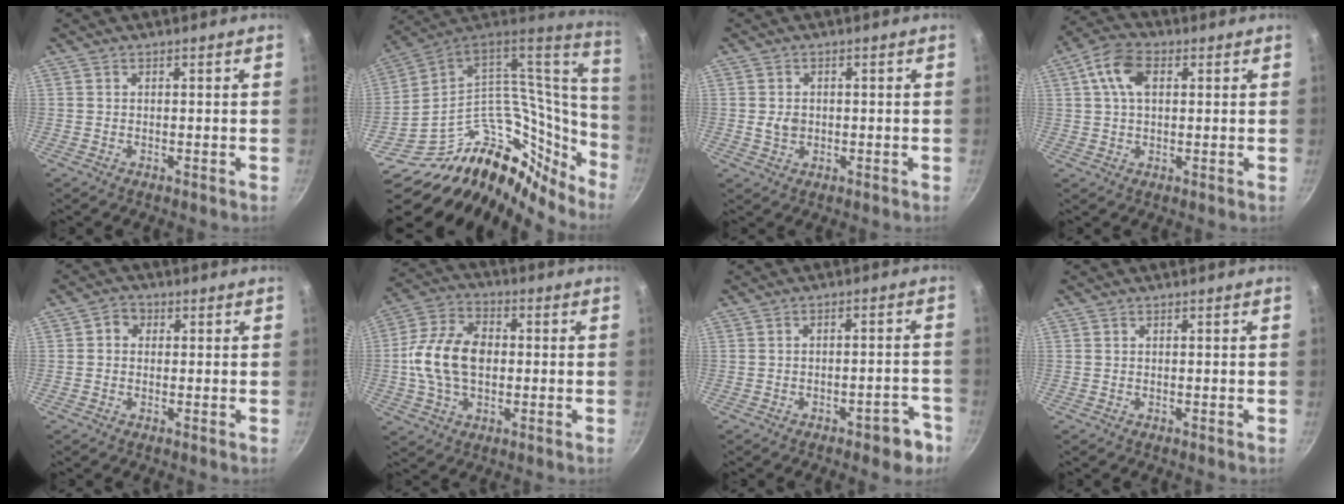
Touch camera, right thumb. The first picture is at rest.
{"total": 32.9, "force": [-16.8, 20.7, 19.2], "torque": [-0.208, 0.126, -0.250]}
{"total": 2.6, "force": [0.1, 2.3, 1.3], "torque": [-0.013, -0.002, 0.002]}
{"total": 7.9, "force": [2.3, 4.8, 5.8], "torque": [-0.102, 0.013, 0.034]}
{"total": 2.8, "force": [0.5, 2.5, 1.2], "torque": [-0.006, 0.003, 0.000]}
{"total": 13.8, "force": [-0.2, 9.3, 10.2], "torque": [-0.173, 0.023, -0.017]}
{"total": 6.1, "force": [-3.6, 2.6, 4.2], "torque": [-0.034, 0.037, -0.034]}
{"total": 0.0}